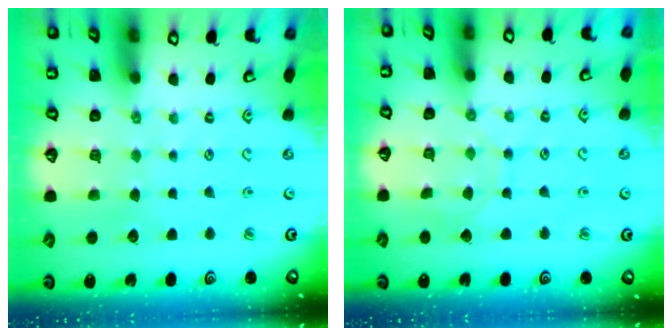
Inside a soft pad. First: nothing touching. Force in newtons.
{"total": 6.4, "press": 6.4, "slide": 0.5}